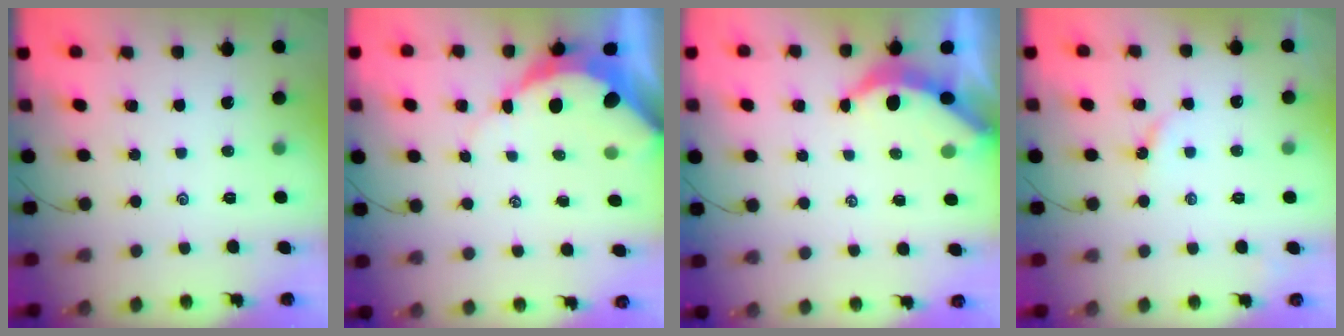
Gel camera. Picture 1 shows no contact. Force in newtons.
{"total": 8.7, "press": 8.6, "slide": 0.9}
{"total": 3.7, "press": 3.7, "slide": 0.4}
{"total": 2.5, "press": 2.5, "slide": 0.4}